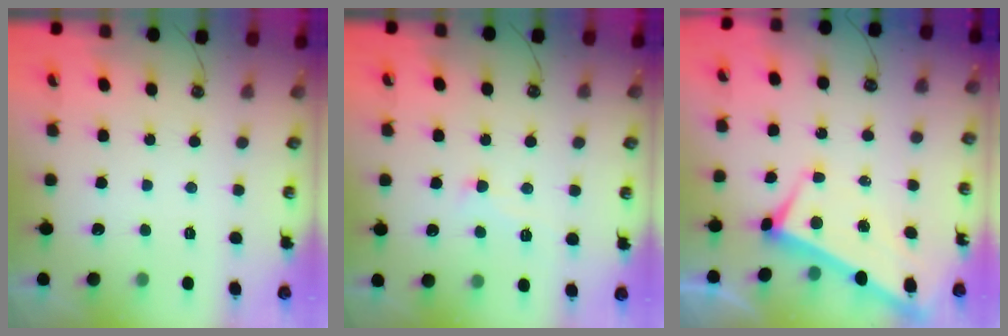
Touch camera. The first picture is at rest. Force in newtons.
{"total": 0.7, "press": 0.3, "slide": 0.7}
{"total": 3.0, "press": 2.9, "slide": 0.9}